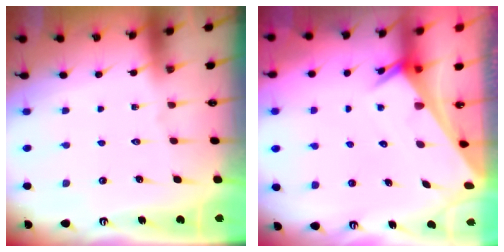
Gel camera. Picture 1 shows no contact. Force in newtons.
{"total": 2.6, "press": 2.6, "slide": 0.1}